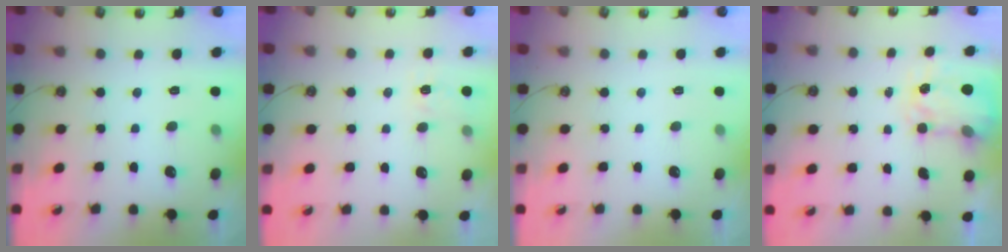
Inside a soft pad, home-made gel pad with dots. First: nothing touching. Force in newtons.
{"total": 3.2, "press": 3.2, "slide": 0.4}
{"total": 0.0}
{"total": 3.7, "press": 3.6, "slide": 0.5}